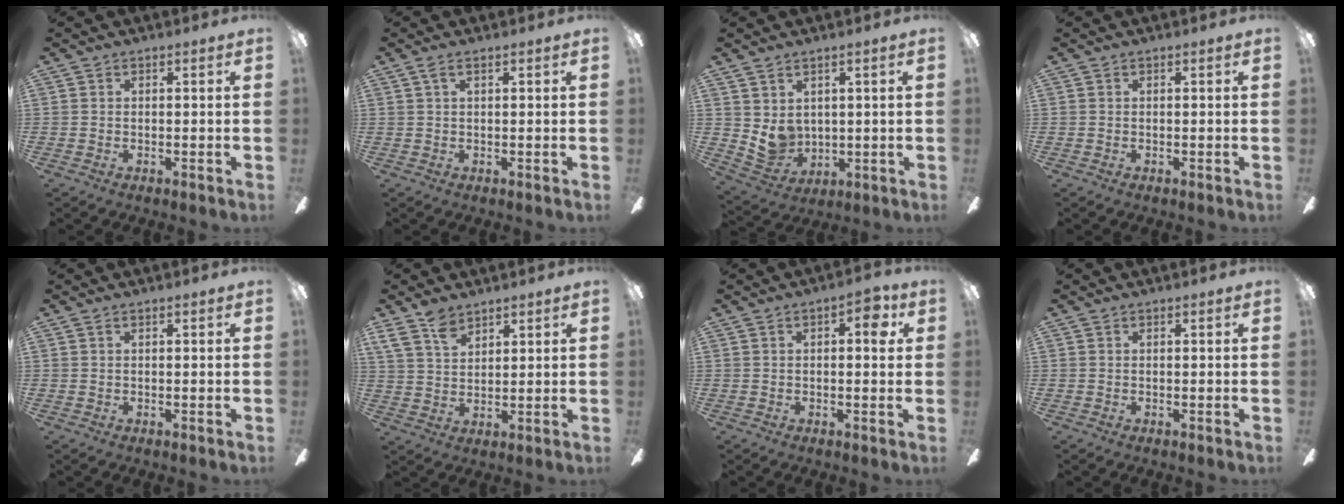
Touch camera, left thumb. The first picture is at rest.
{"total": 1.8, "force": [0.8, 0.5, 1.5], "torque": [-0.034, 0.004, 0.013]}
{"total": 6.4, "force": [2.7, 5.3, 2.3], "torque": [-0.050, -0.025, 0.056]}
{"total": 0.0}
{"total": 0.0}
{"total": 7.4, "force": [5.4, 3.9, 3.1], "torque": [-0.063, -0.021, 0.104]}
{"total": 5.2, "force": [1.5, 2.2, 4.5], "torque": [-0.048, -0.001, 0.015]}
{"total": 0.0}